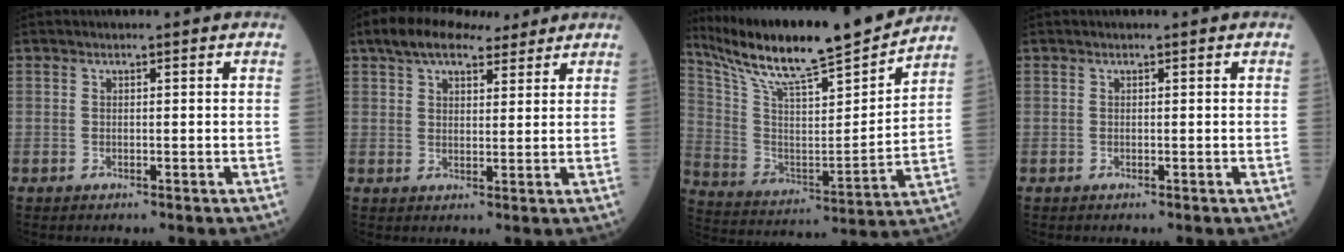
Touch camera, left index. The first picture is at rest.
{"total": 10.0, "force": [7.5, 3.8, 5.4], "torque": [-0.088, 0.039, 0.124]}
{"total": 22.2, "force": [19.6, 0.9, 10.4], "torque": [-0.194, -0.014, 0.325]}
{"total": 0.0}